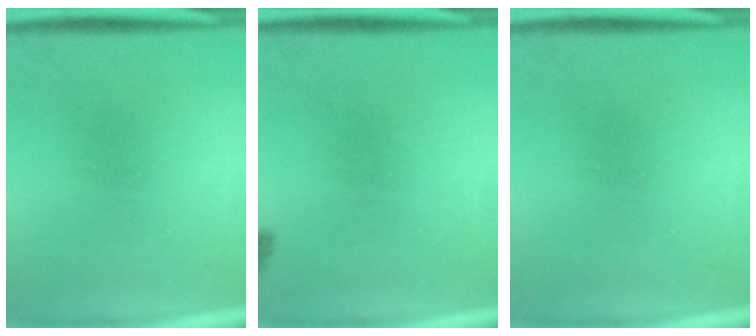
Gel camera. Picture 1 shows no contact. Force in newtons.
{"total": 1.3}
{"total": 0.0}